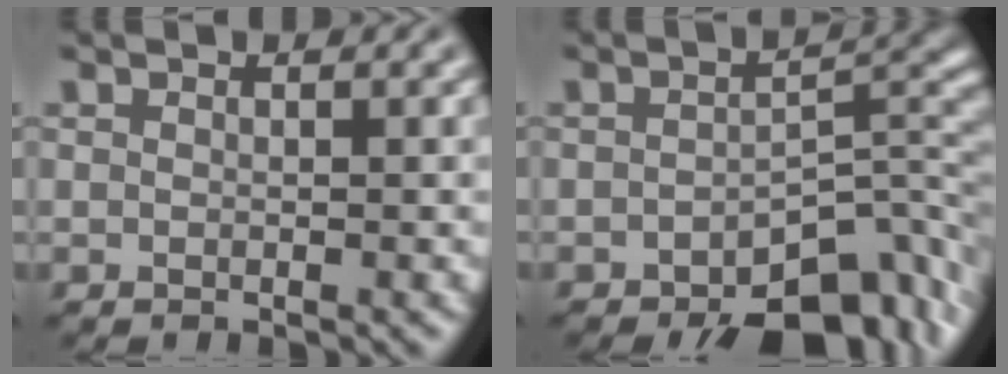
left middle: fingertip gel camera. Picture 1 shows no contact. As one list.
[{"total": 8.6, "force": [-5.5, 3.6, 5.6], "torque": [-0.056, -0.003, -0.083]}]